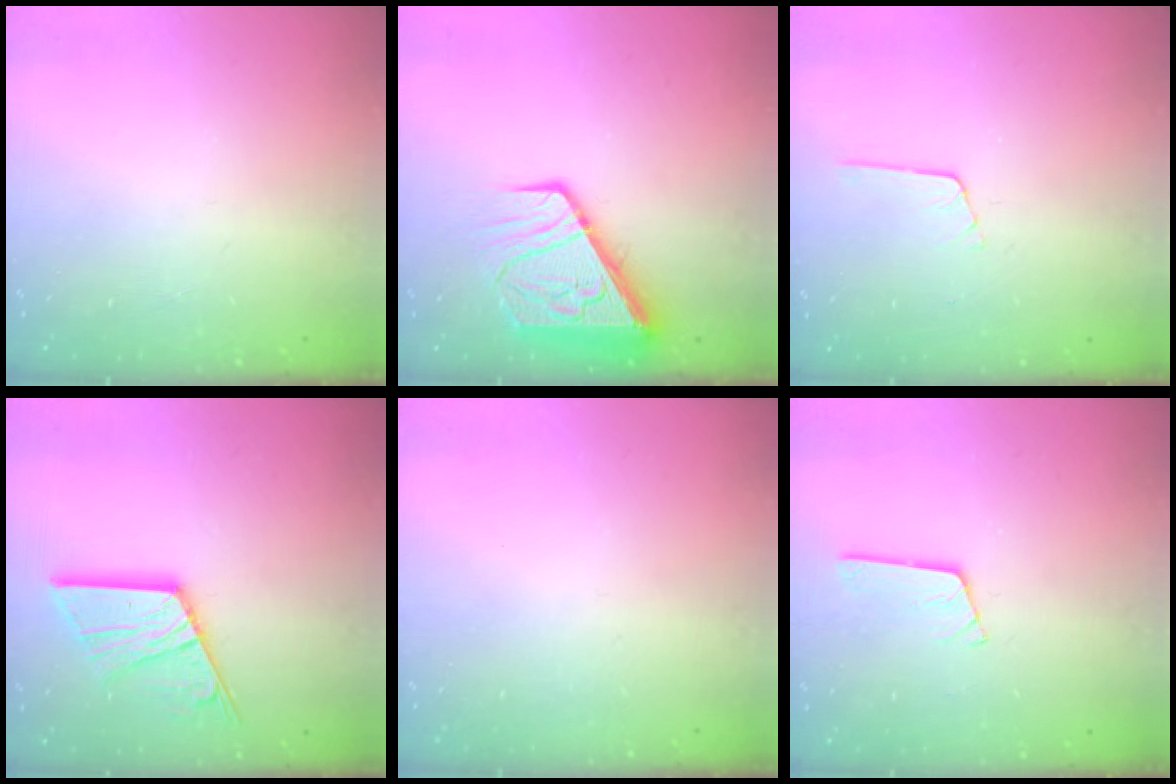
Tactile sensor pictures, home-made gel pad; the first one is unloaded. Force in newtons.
{"total": 9.5, "press": 9.4, "slide": 1.1}
{"total": 3.3, "press": 3.3, "slide": 0.3}
{"total": 13.8, "press": 13.8, "slide": 1.0}
{"total": 0.0}
{"total": 2.6, "press": 2.6, "slide": 0.3}